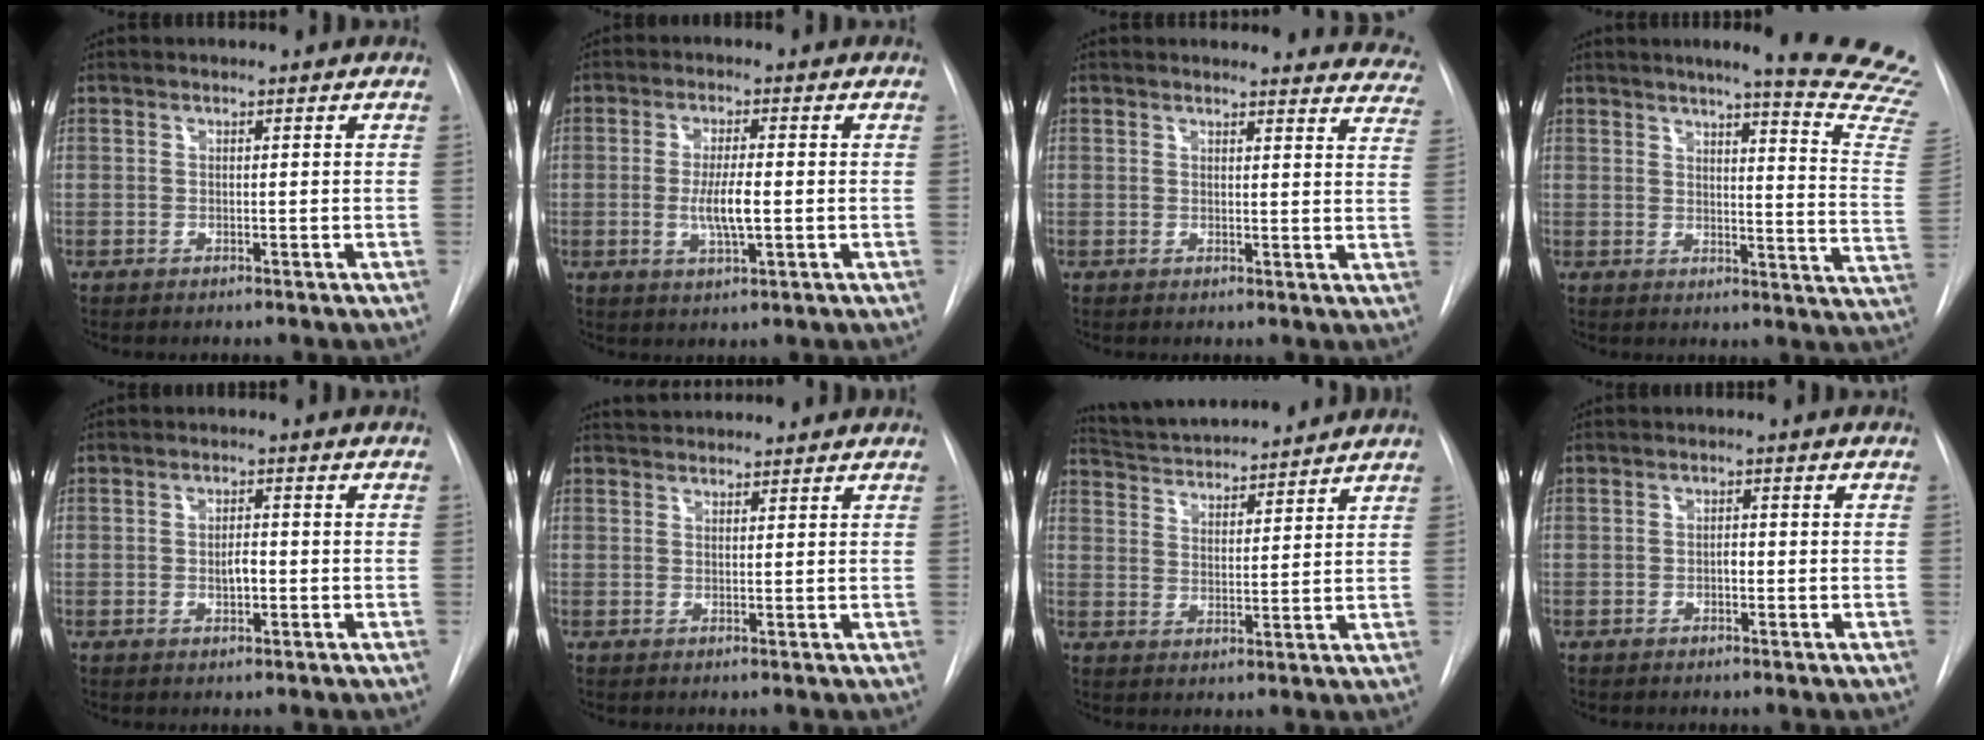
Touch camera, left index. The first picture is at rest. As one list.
[{"total": 5.3, "force": [-1.2, 0.8, 5.1], "torque": [-0.100, -0.014, -0.020]}, {"total": 15.8, "force": [15.2, 3.3, 2.2], "torque": [0.009, -0.076, 0.132]}, {"total": 19.7, "force": [17.3, -0.3, 9.5], "torque": [-0.110, -0.126, 0.181]}, {"total": 2.4, "force": [-1.1, 1.0, 2.0], "torque": [-0.032, -0.004, -0.015]}, {"total": 5.0, "force": [4.8, 0.9, 1.1], "torque": [-0.016, 0.033, 0.066]}, {"total": 13.0, "force": [12.2, 1.4, 4.2], "torque": [-0.075, 0.014, 0.193]}, {"total": 1.3, "force": [-1.0, 0.5, 0.8], "torque": [-0.011, -0.003, -0.018]}]